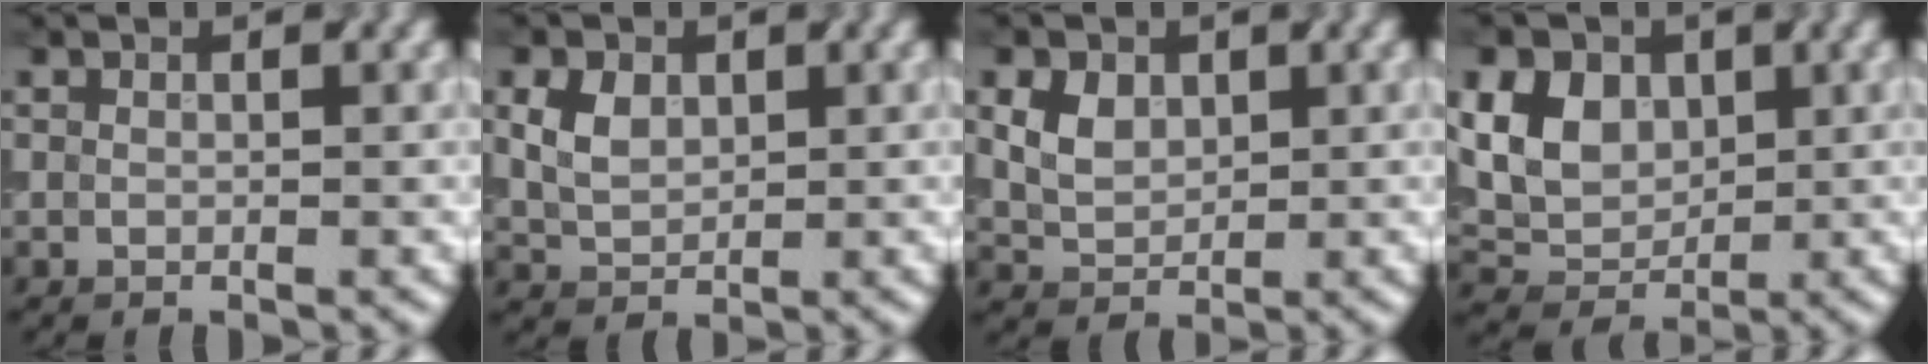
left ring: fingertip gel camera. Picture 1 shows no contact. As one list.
[{"total": 2.9, "force": [0.8, 2.0, 1.9], "torque": [-0.047, 0.006, 0.023]}, {"total": 3.5, "force": [1.3, 2.5, 2.2], "torque": [-0.051, 0.012, 0.025]}, {"total": 6.9, "force": [2.1, 5.1, 4.1], "torque": [-0.105, 0.021, 0.033]}]